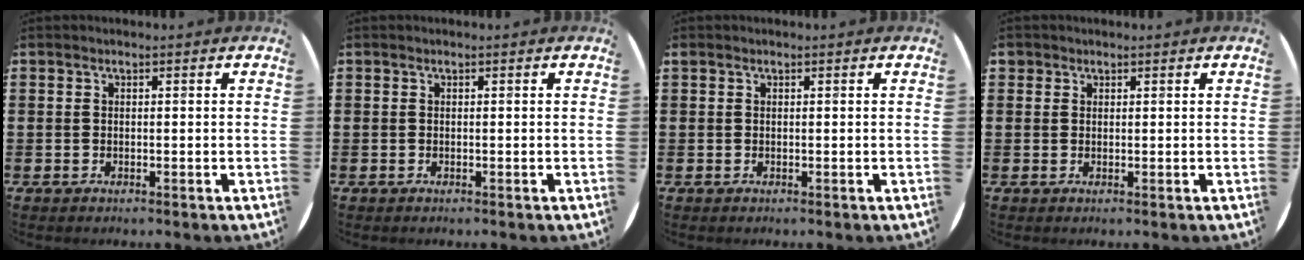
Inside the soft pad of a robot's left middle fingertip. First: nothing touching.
{"total": 0.0}
{"total": 0.0}
{"total": 0.9, "force": [0.7, 0.6, 0.0], "torque": [-0.001, 0.004, 0.014]}